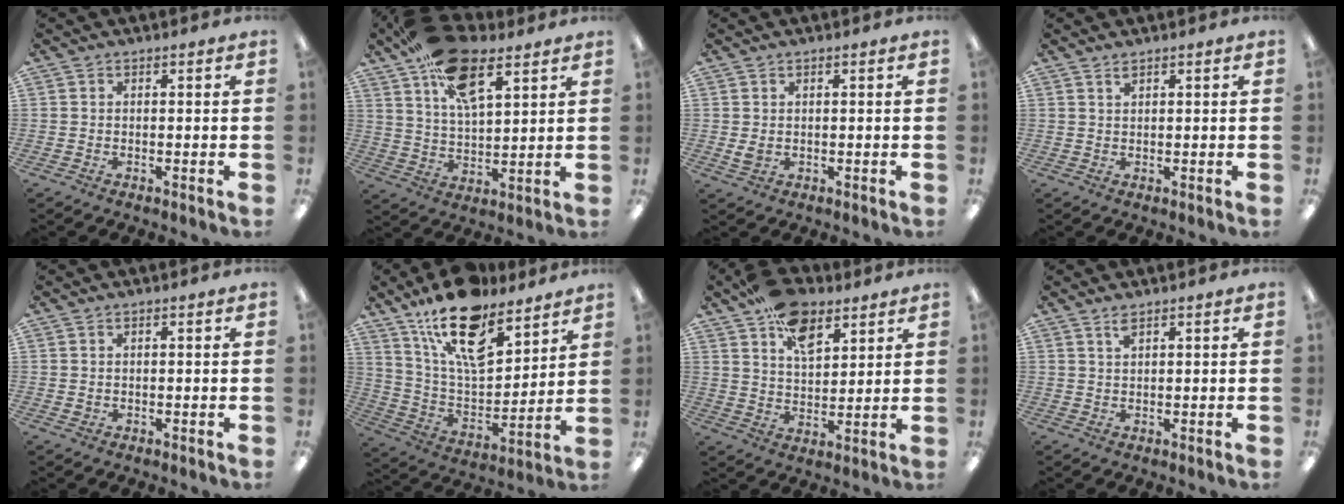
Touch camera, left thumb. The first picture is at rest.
{"total": 17.3, "force": [10.3, 8.1, 11.4], "torque": [-0.195, -0.029, 0.181]}
{"total": 2.2, "force": [0.3, 1.4, 1.7], "torque": [-0.031, -0.004, 0.003]}
{"total": 1.3, "force": [1.1, 0.3, 0.6], "torque": [-0.015, -0.001, 0.020]}
{"total": 0.8, "force": [0.4, 0.5, 0.3], "torque": [-0.008, 0.003, 0.007]}
{"total": 19.9, "force": [13.8, 8.3, 11.7], "torque": [-0.201, -0.077, 0.242]}
{"total": 12.3, "force": [7.7, 6.7, 6.8], "torque": [-0.103, -0.034, 0.139]}
{"total": 2.1, "force": [1.6, 0.5, 1.2], "torque": [-0.028, 0.002, 0.028]}